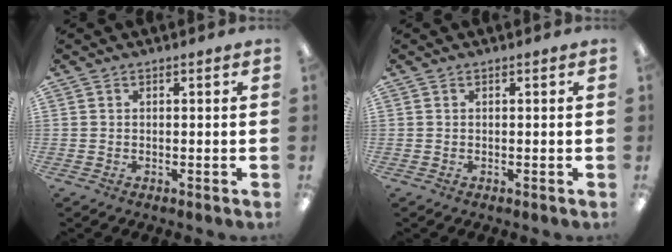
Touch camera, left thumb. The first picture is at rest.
{"total": 0.0}